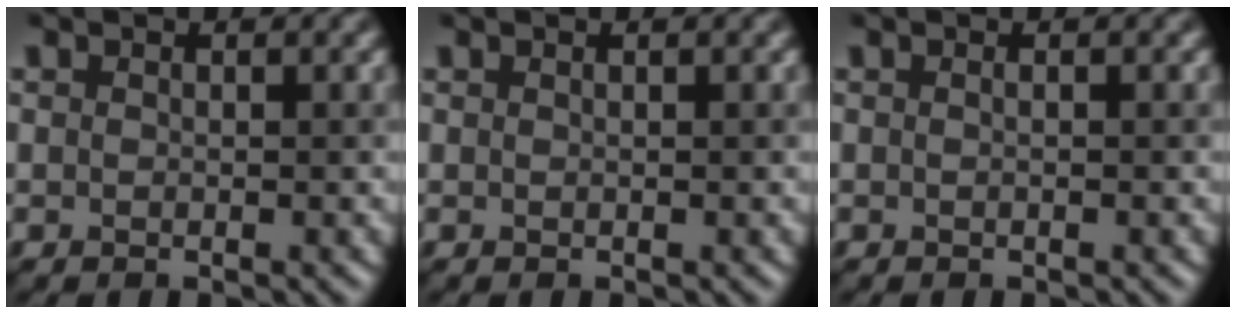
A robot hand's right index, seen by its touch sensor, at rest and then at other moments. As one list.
[{"total": 0.0}, {"total": 0.6, "force": [0.0, 0.2, 0.6], "torque": [-0.006, -0.006, -0.007]}]